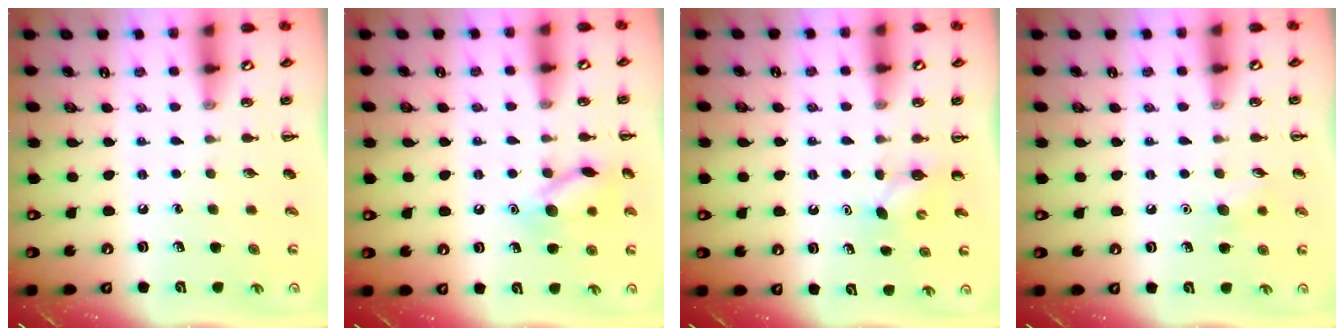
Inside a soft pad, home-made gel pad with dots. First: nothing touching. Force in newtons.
{"total": 12.0, "press": 12.0, "slide": 0.7}
{"total": 3.8, "press": 3.7, "slide": 0.8}
{"total": 6.8, "press": 6.5, "slide": 2.1}